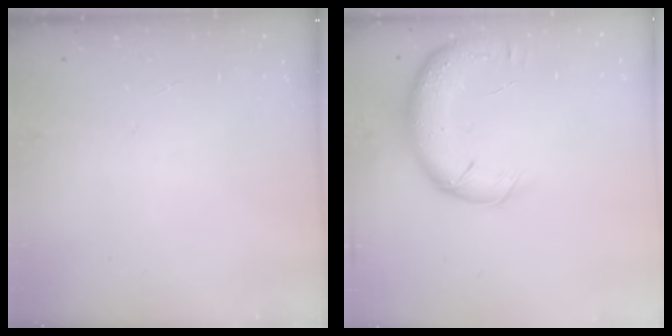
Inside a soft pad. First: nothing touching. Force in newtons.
{"total": 14.1, "press": 13.5, "slide": 3.8}